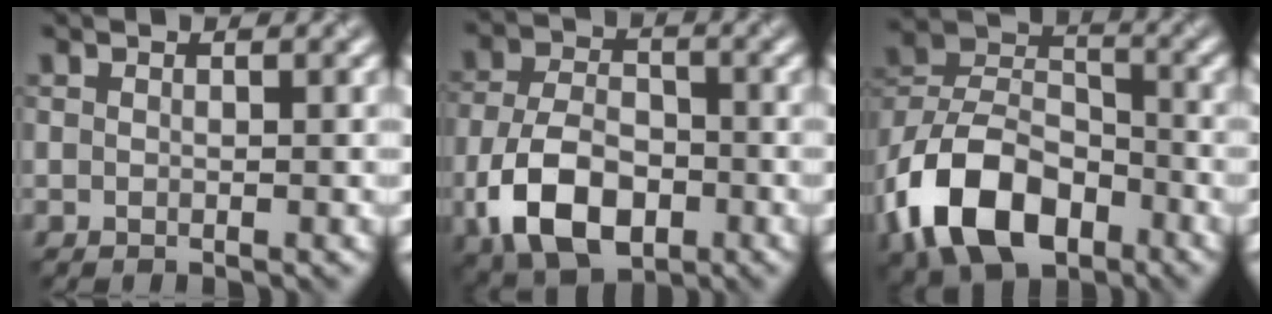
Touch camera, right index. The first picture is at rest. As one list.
[{"total": 8.4, "force": [-3.4, 5.2, 5.6], "torque": [-0.119, 0.000, -0.072]}, {"total": 11.1, "force": [-5.4, 7.0, 6.7], "torque": [-0.131, 0.007, -0.115]}]